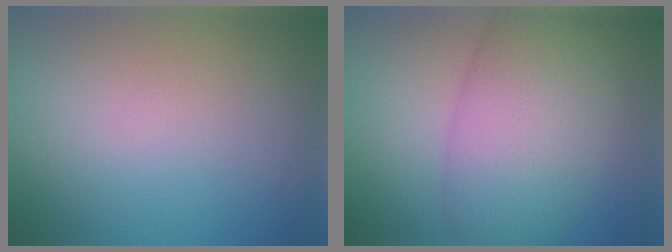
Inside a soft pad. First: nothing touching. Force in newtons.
{"total": 8.7, "press": 8.7, "slide": 0.5}